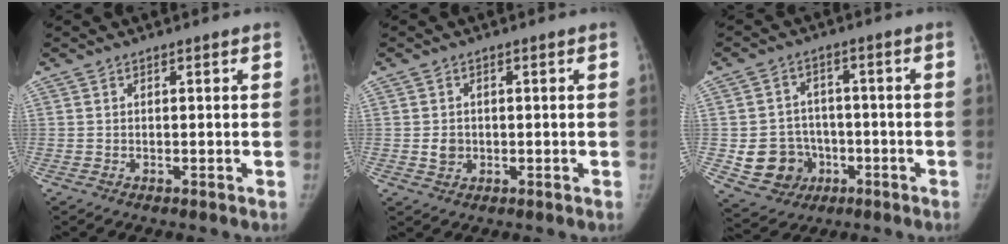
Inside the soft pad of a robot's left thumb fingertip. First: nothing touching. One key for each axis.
{"total": 2.7, "fx": -0.3, "fy": 2.4, "fz": 1.2, "tx": -0.010, "ty": 0.003, "tz": -0.003}
{"total": 10.2, "fx": -2.7, "fy": 9.2, "fz": 3.3, "tx": -0.034, "ty": 0.020, "tz": -0.030}